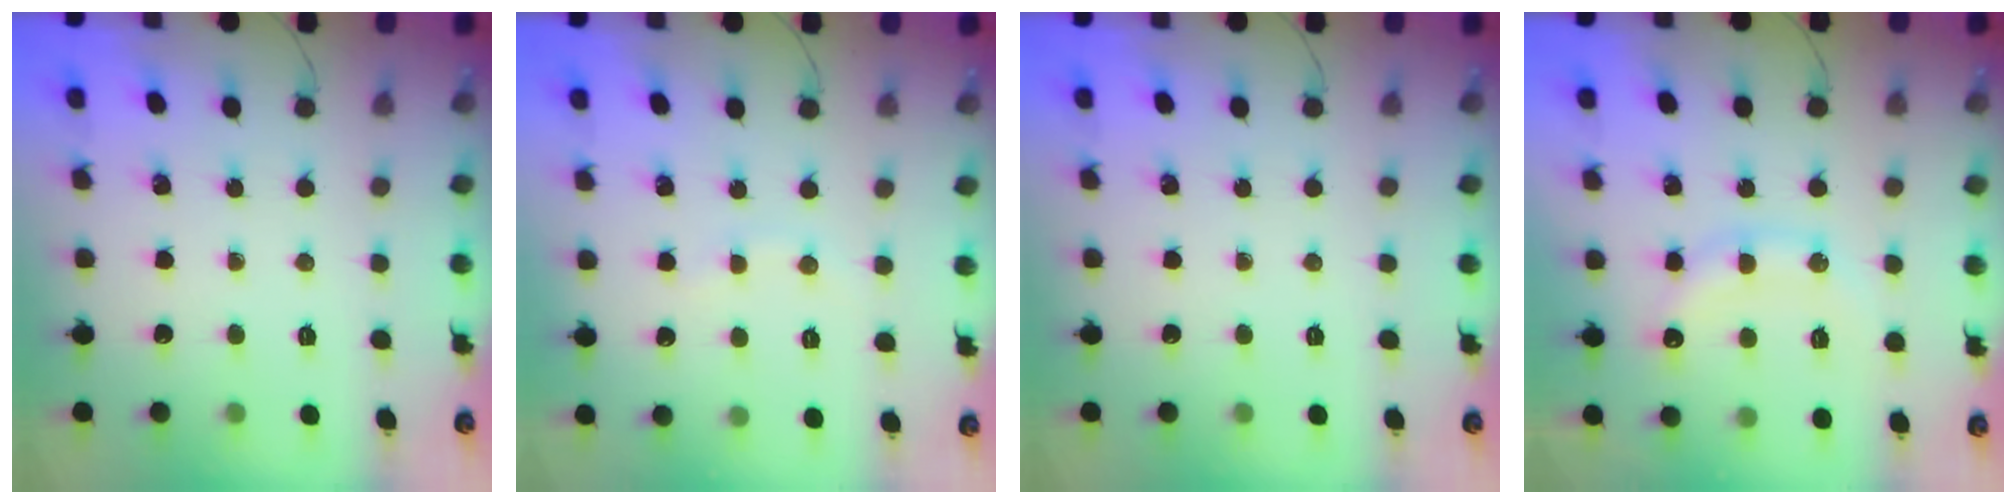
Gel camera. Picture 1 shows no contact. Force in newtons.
{"total": 2.7, "press": 2.6, "slide": 0.8}
{"total": 0.0}
{"total": 13.5, "press": 13.5, "slide": 1.0}